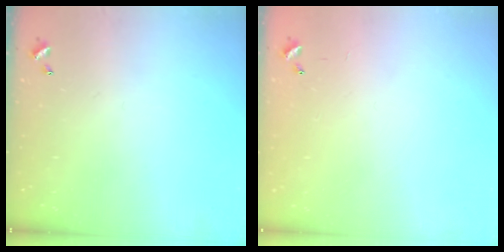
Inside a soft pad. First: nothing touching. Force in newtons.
{"total": 8.5, "press": 8.4, "slide": 0.5}